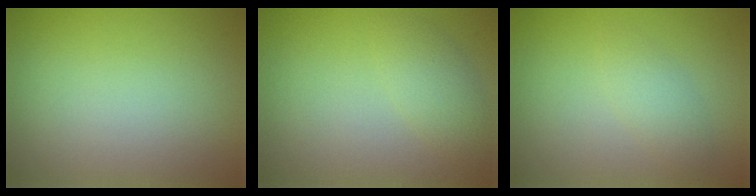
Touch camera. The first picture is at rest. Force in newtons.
{"total": 2.1, "press": 2.1, "slide": 0.0}
{"total": 1.7, "press": 1.7, "slide": 0.0}